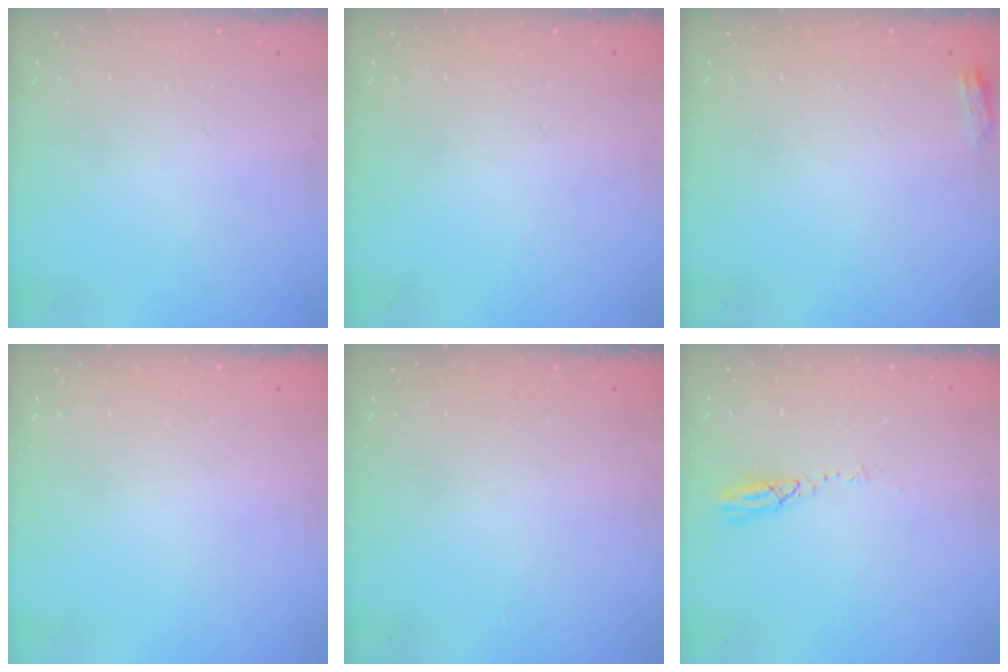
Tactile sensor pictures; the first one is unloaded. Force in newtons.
{"total": 0.0}
{"total": 2.6, "press": 2.6, "slide": 0.4}
{"total": 0.0}
{"total": 0.0}
{"total": 3.9, "press": 3.9, "slide": 0.4}